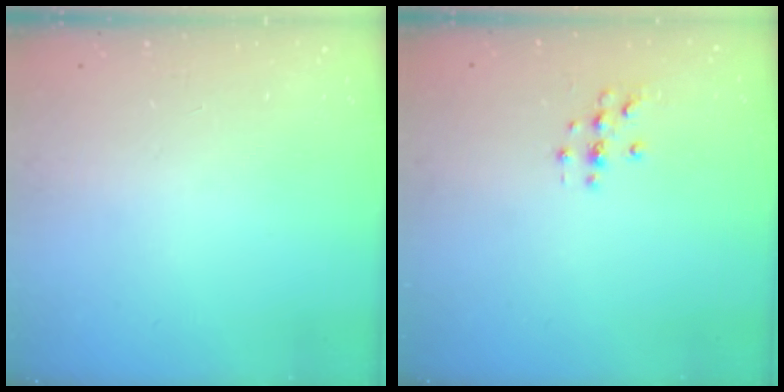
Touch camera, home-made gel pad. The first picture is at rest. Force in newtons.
{"total": 2.0, "press": 2.0, "slide": 0.2}